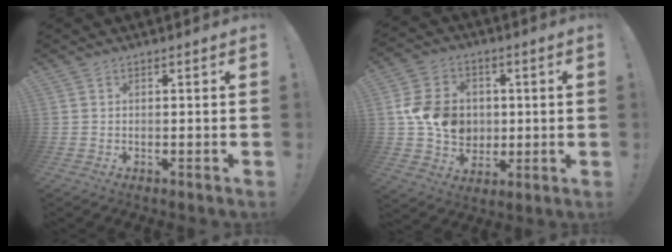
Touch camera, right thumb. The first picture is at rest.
{"total": 14.3, "force": [0.4, 12.2, 7.5], "torque": [-0.139, 0.000, 0.014]}